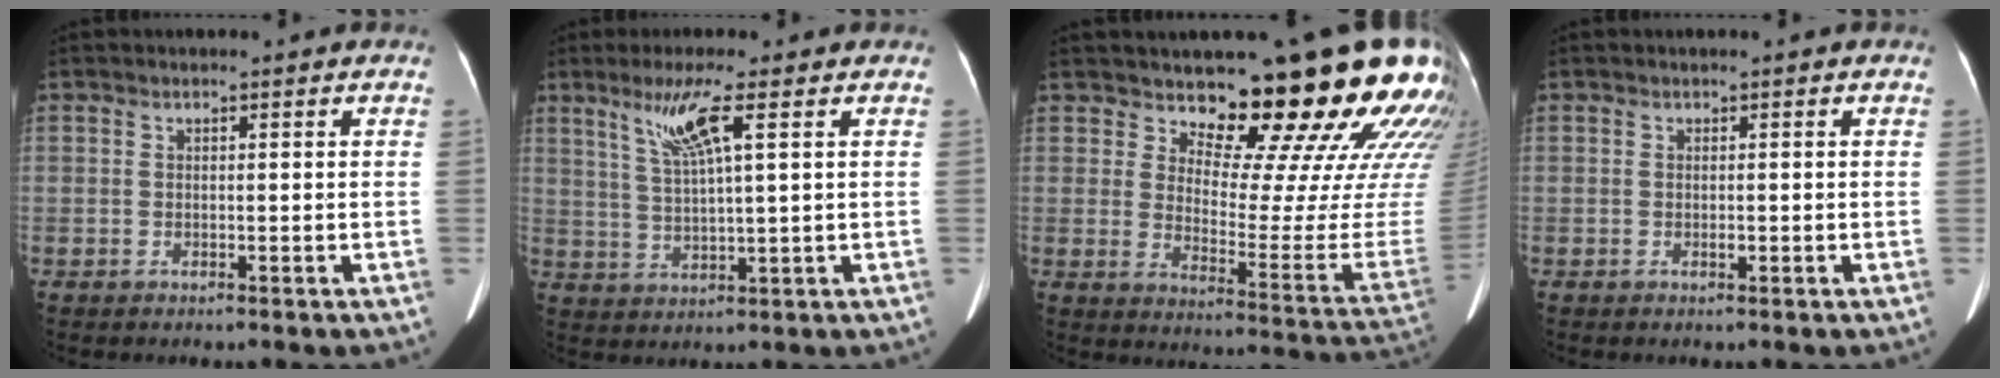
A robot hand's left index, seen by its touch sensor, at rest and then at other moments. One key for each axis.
{"total": 6.9, "fx": 3.4, "fy": -0.3, "fz": 6.0, "tx": -0.123, "ty": 0.000, "tz": 0.071}
{"total": 22.8, "fx": 18.7, "fy": 4.3, "fz": 12.2, "tx": -0.151, "ty": -0.106, "tz": 0.221}
{"total": 0.7, "fx": -0.1, "fy": 0.4, "fz": 0.5, "tx": -0.010, "ty": -0.001, "tz": -0.002}